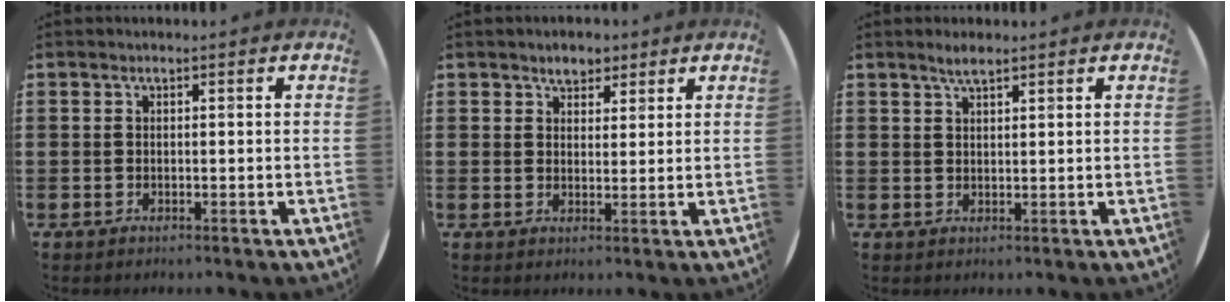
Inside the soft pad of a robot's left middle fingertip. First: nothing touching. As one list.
[{"total": 2.8, "force": [2.3, 1.5, 0.6], "torque": [0.001, 0.001, 0.041]}, {"total": 2.0, "force": [1.7, 0.2, 1.0], "torque": [-0.021, 0.003, 0.030]}]